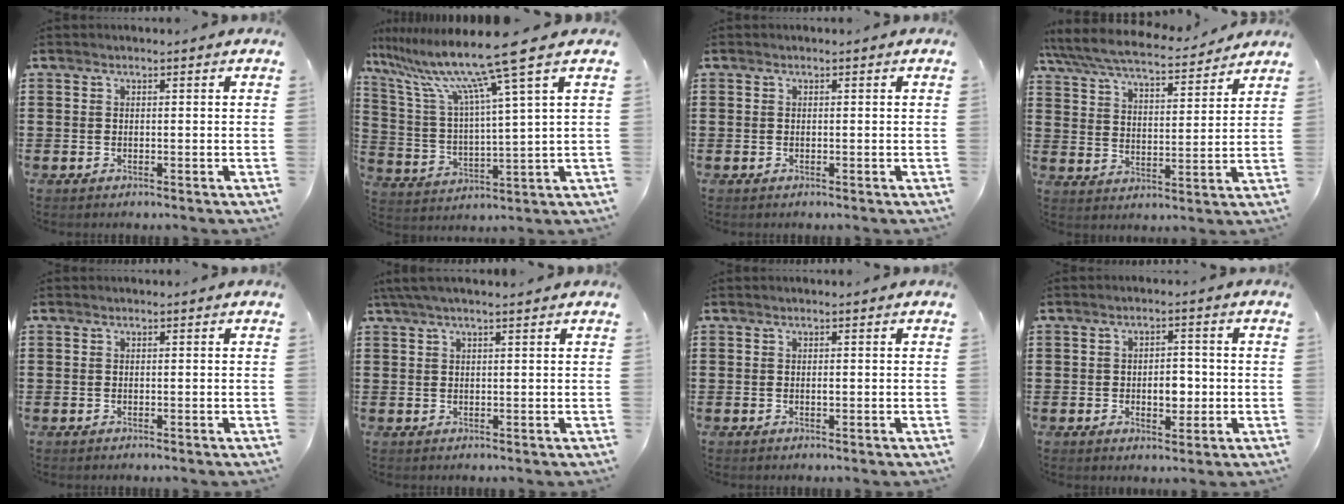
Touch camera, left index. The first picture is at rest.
{"total": 11.7, "force": [8.6, -0.5, 7.9], "torque": [-0.189, -0.045, 0.135]}
{"total": 0.0}
{"total": 6.9, "force": [6.3, 0.6, 2.5], "torque": [-0.076, -0.036, 0.108]}
{"total": 0.0}
{"total": 1.0, "force": [0.7, 0.0, 0.6], "torque": [-0.013, 0.001, 0.014]}
{"total": 0.7, "force": [0.1, 0.1, 0.7], "torque": [-0.014, -0.003, 0.002]}
{"total": 4.3, "force": [-0.6, 2.5, 3.4], "torque": [-0.053, -0.001, -0.018]}